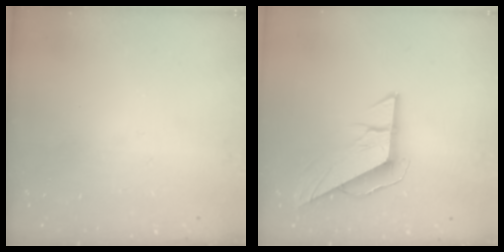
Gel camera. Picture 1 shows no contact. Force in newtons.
{"total": 8.3, "press": 8.3, "slide": 0.2}